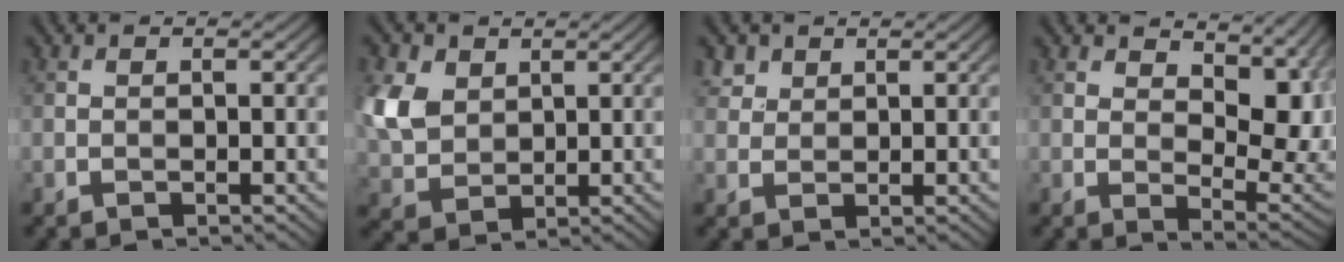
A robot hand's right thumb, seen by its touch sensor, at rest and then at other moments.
{"total": 7.2, "force": [2.5, 5.4, 4.1], "torque": [-0.134, 0.007, 0.052]}
{"total": 2.6, "force": [1.7, 1.8, 0.8], "torque": [-0.026, -0.004, 0.046]}
{"total": 11.9, "force": [5.3, 5.7, 9.0], "torque": [-0.139, -0.007, 0.088]}